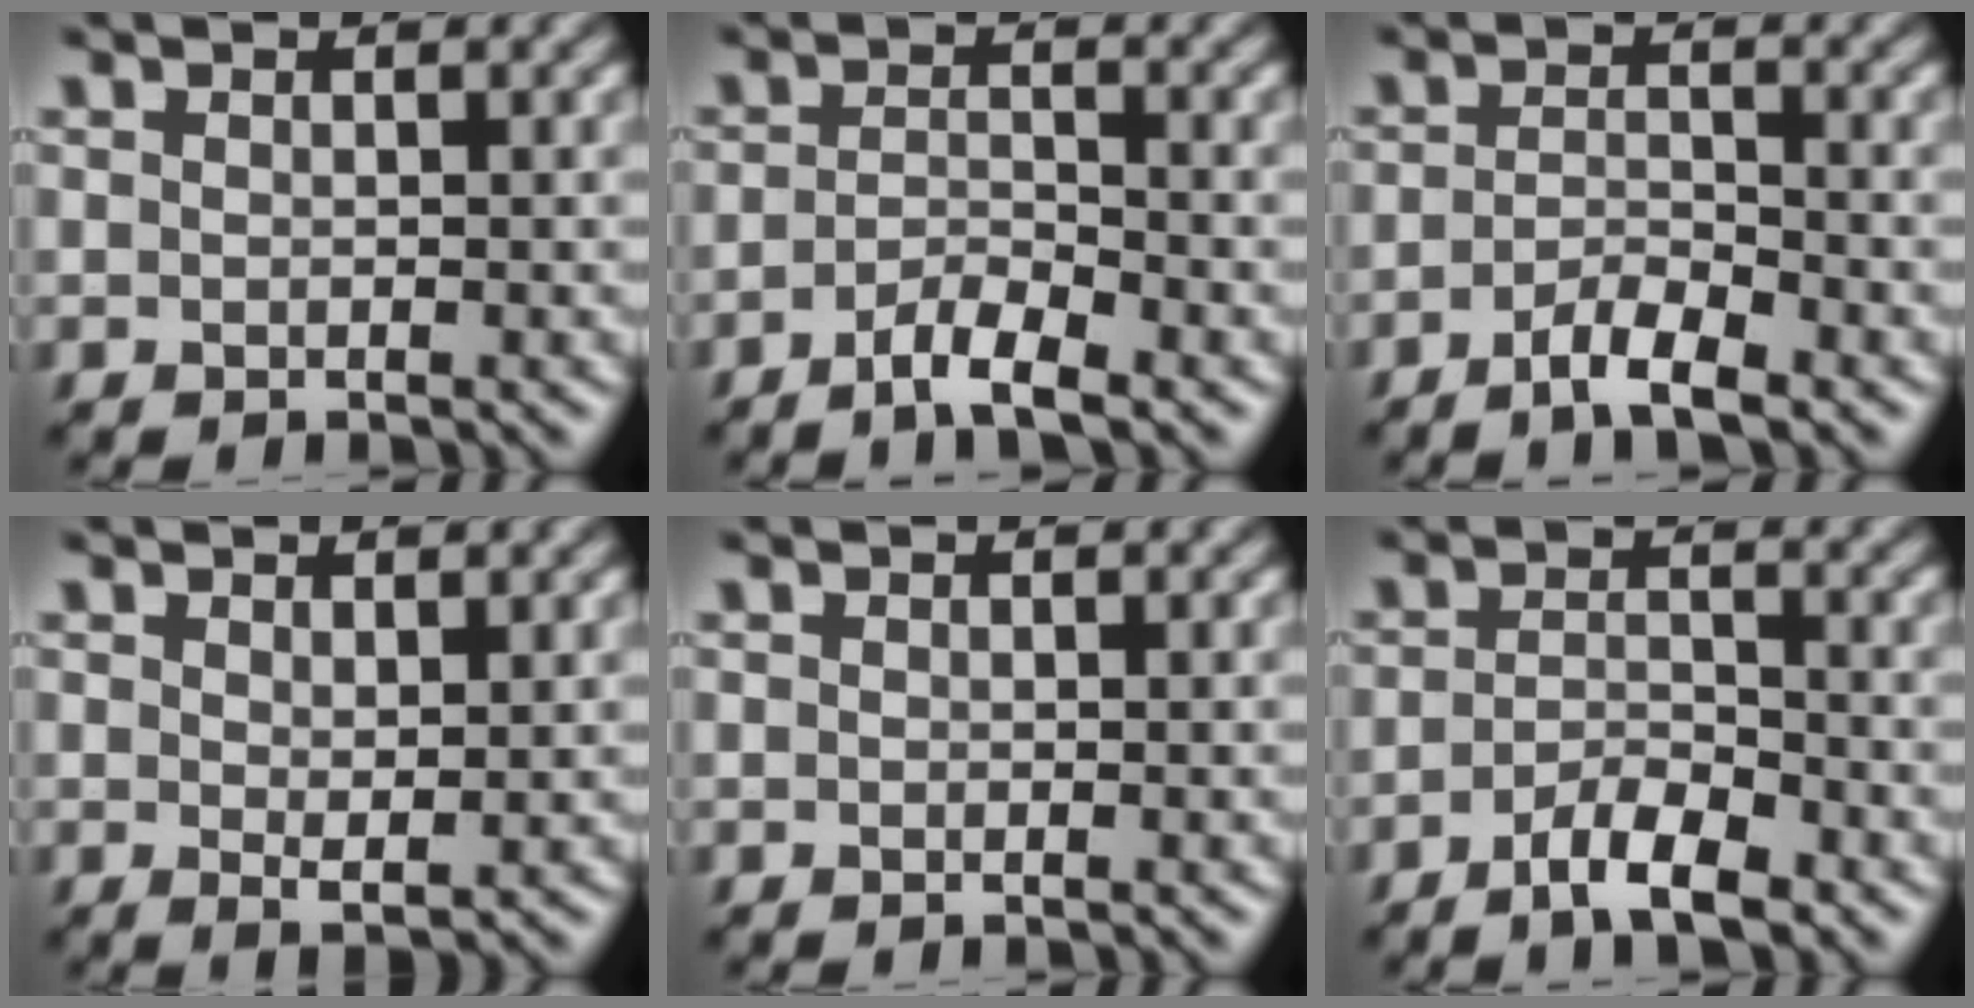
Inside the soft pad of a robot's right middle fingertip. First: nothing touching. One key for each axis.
{"total": 2.9, "fx": -2.0, "fy": 0.5, "fz": 2.0, "tx": -0.037, "ty": 0.002, "tz": -0.043}
{"total": 3.0, "fx": -2.0, "fy": 0.6, "fz": 2.1, "tx": -0.039, "ty": 0.002, "tz": -0.043}
{"total": 1.3, "fx": 0.6, "fy": 0.4, "fz": 1.1, "tx": -0.020, "ty": -0.006, "tz": 0.012}
{"total": 0.0}
{"total": 3.5, "fx": -2.4, "fy": 0.9, "fz": 2.4, "tx": -0.045, "ty": 0.001, "tz": -0.047}